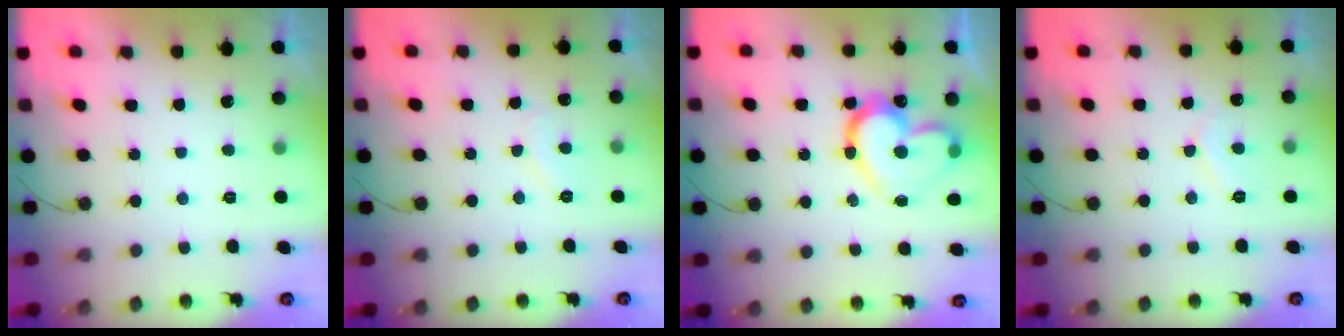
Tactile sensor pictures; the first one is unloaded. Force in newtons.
{"total": 6.4, "press": 6.3, "slide": 0.6}
{"total": 18.1, "press": 18.1, "slide": 1.5}
{"total": 5.2, "press": 5.2, "slide": 0.6}